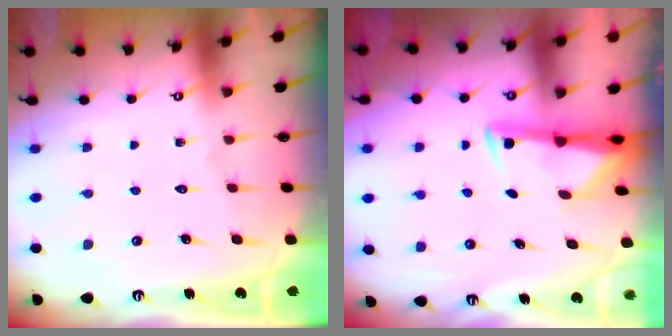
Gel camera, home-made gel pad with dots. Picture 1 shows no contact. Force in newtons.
{"total": 3.0, "press": 2.9, "slide": 0.5}